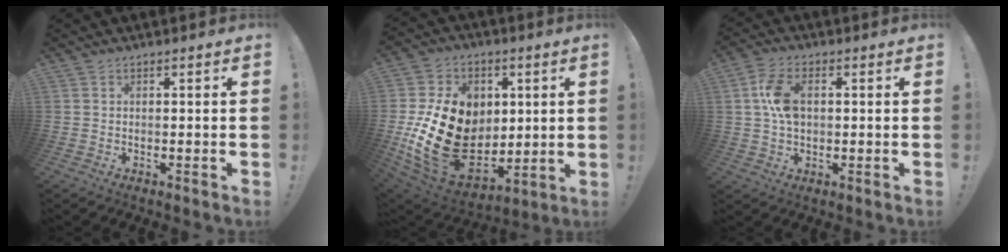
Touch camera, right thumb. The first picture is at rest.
{"total": 26.4, "force": [0.1, 19.6, 17.6], "torque": [-0.345, -0.006, 0.038]}
{"total": 9.4, "force": [1.4, 5.8, 7.3], "torque": [-0.139, 0.003, 0.024]}